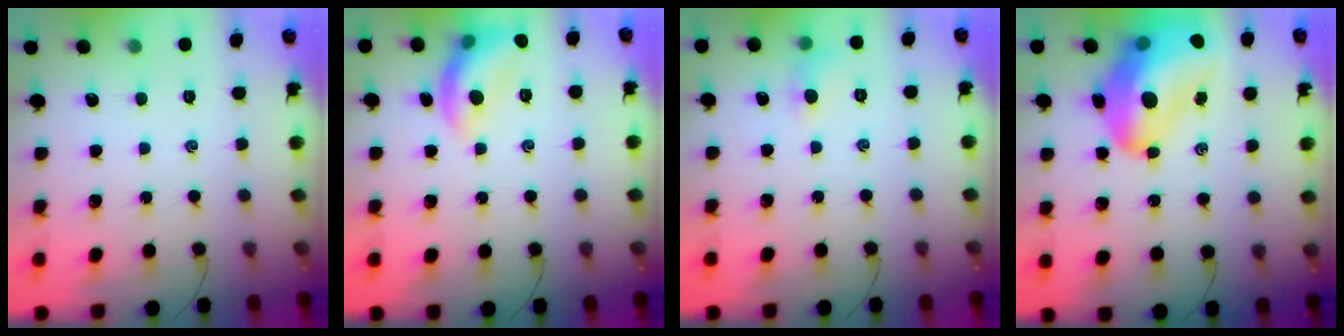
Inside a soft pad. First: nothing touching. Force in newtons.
{"total": 11.2, "press": 11.1, "slide": 0.4}
{"total": 5.7, "press": 5.3, "slide": 2.0}
{"total": 21.8, "press": 21.0, "slide": 5.8}